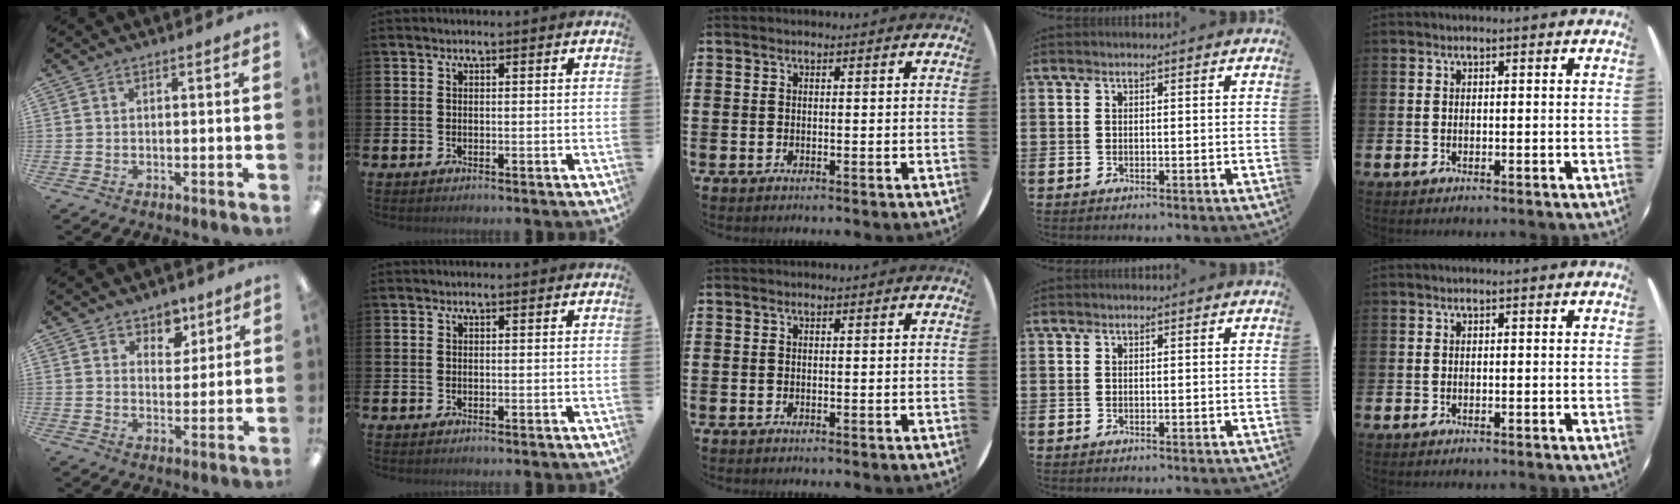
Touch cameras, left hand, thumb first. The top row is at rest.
{"thumb": {"total": 6.2, "force": [4.4, 4.2, 1.3], "torque": [-0.006, -0.024, 0.074]}}